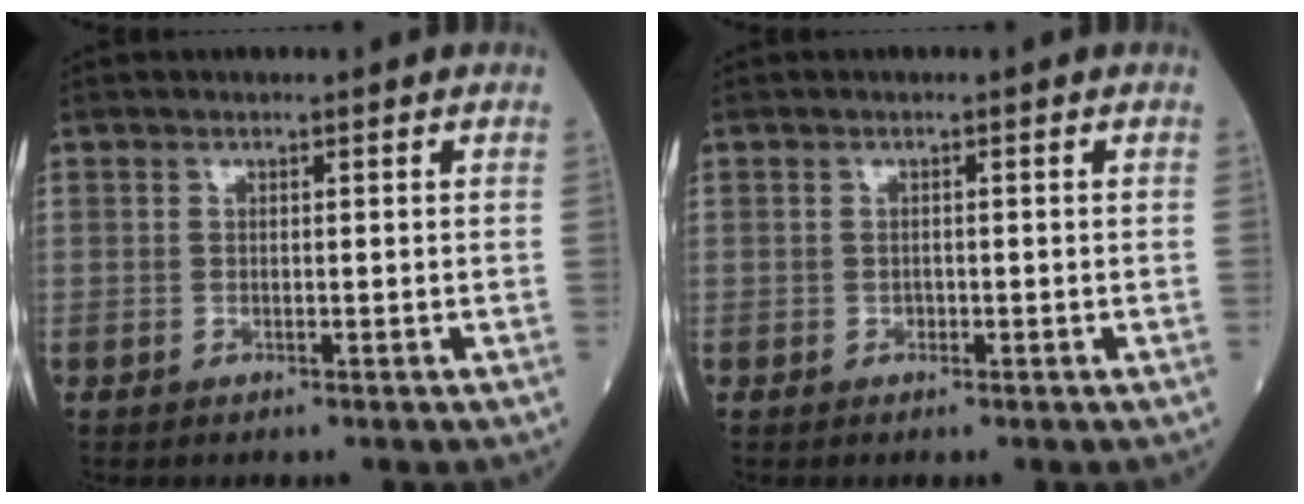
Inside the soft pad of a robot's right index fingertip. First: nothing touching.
{"total": 0.6, "force": [-0.2, 0.5, 0.3], "torque": [-0.002, 0.003, -0.004]}